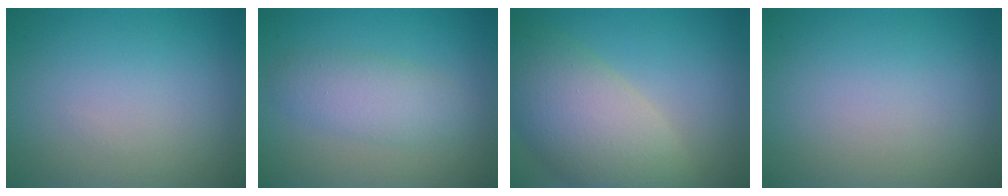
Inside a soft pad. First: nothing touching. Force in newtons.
{"total": 3.2, "press": 3.2, "slide": 0.2}
{"total": 8.8, "press": 8.8, "slide": 0.6}
{"total": 0.0}